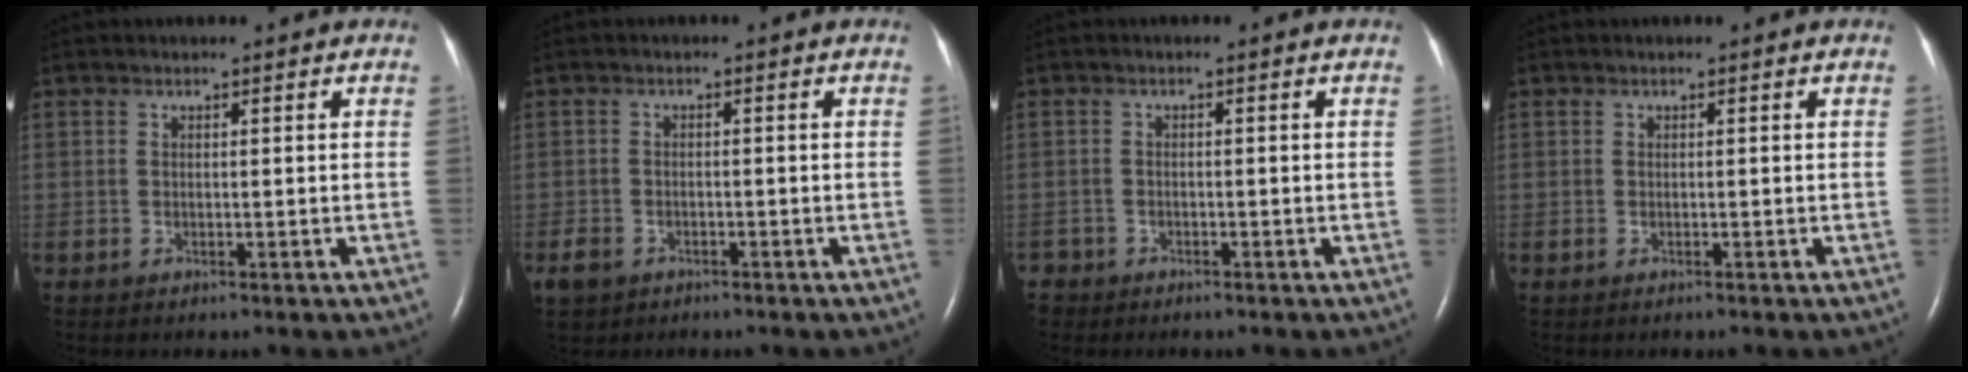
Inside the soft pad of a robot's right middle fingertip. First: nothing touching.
{"total": 3.7, "force": [-2.5, 2.5, 1.1], "torque": [-0.027, 0.000, -0.041]}
{"total": 2.5, "force": [-2.1, 1.4, -0.3], "torque": [-0.003, 0.003, -0.041]}
{"total": 0.0}